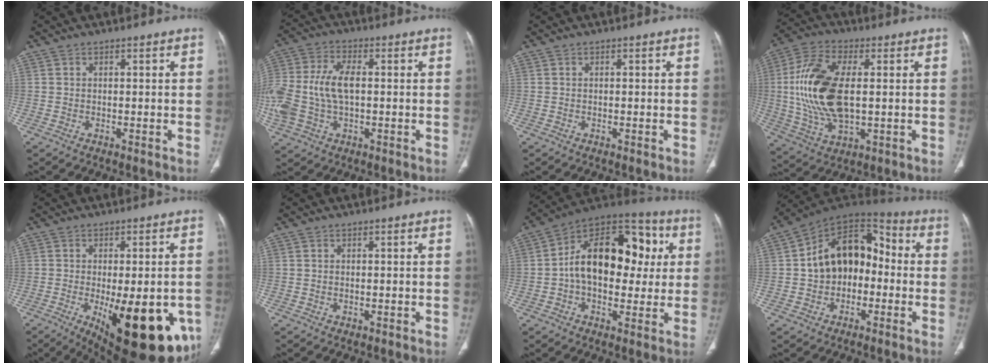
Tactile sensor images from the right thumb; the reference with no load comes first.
{"total": 15.5, "force": [-0.5, 9.4, 12.4], "torque": [-0.299, 0.016, -0.007]}
{"total": 0.0}
{"total": 18.1, "force": [1.1, 9.3, 15.5], "torque": [-0.325, -0.001, 0.025]}
{"total": 22.7, "force": [-7.4, 9.1, 19.5], "torque": [-0.207, -0.020, -0.079]}
{"total": 0.5, "force": [-0.1, 0.4, 0.3], "torque": [-0.008, -0.001, 0.001]}
{"total": 21.6, "force": [2.2, 13.7, 16.6], "torque": [-0.218, 0.034, 0.026]}
{"total": 15.9, "force": [-0.8, 11.3, 11.1], "torque": [-0.134, 0.052, -0.027]}